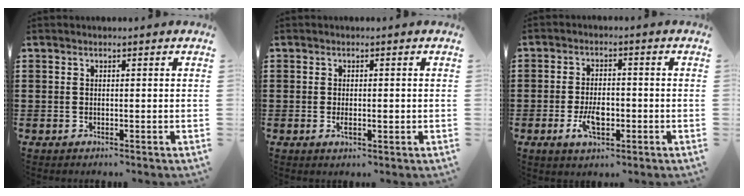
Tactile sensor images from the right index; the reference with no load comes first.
{"total": 1.8, "force": [-0.2, 0.6, 1.6], "torque": [-0.030, -0.001, -0.004]}
{"total": 5.2, "force": [-1.5, 2.6, 4.3], "torque": [-0.078, -0.003, -0.029]}